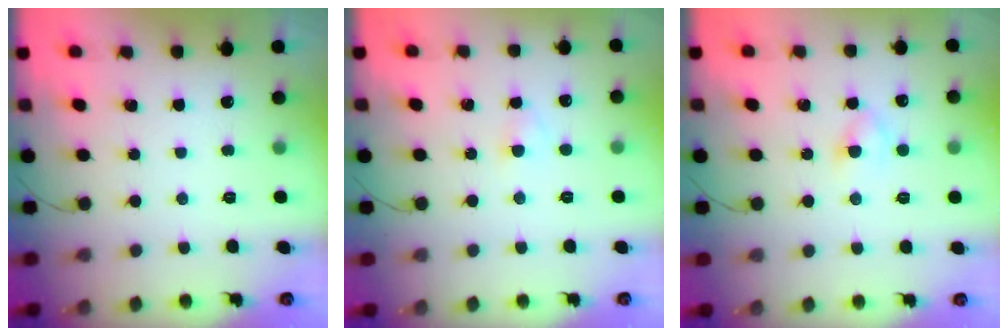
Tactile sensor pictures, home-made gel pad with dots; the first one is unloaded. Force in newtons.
{"total": 2.1, "press": 1.9, "slide": 0.9}
{"total": 2.9, "press": 2.7, "slide": 1.2}